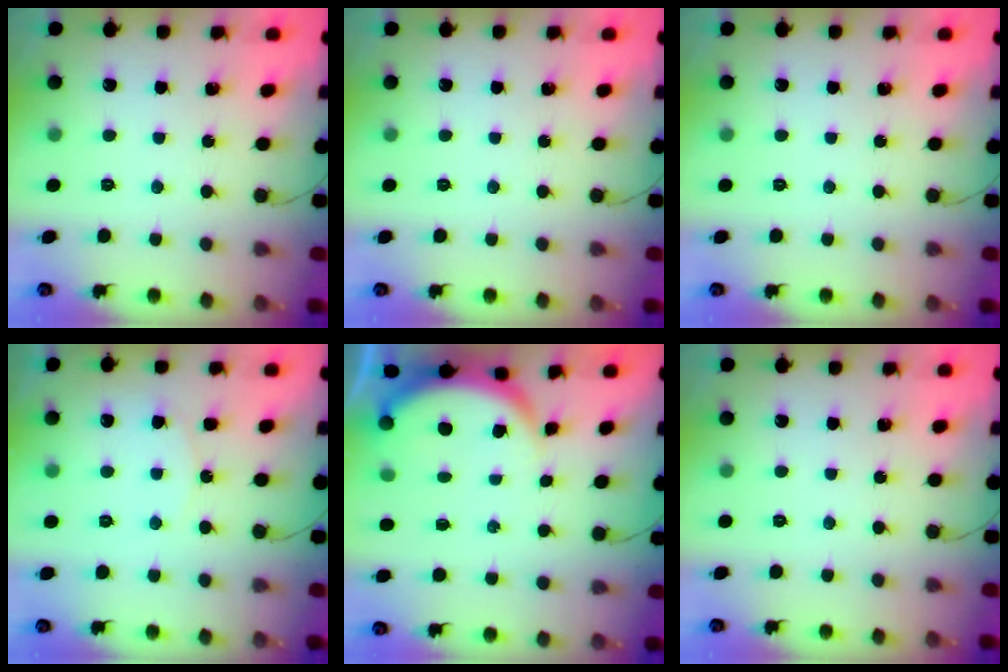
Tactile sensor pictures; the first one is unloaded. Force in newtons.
{"total": 0.0}
{"total": 0.0}
{"total": 6.7, "press": 6.7, "slide": 0.6}
{"total": 5.7, "press": 5.7, "slide": 0.3}
{"total": 0.0}